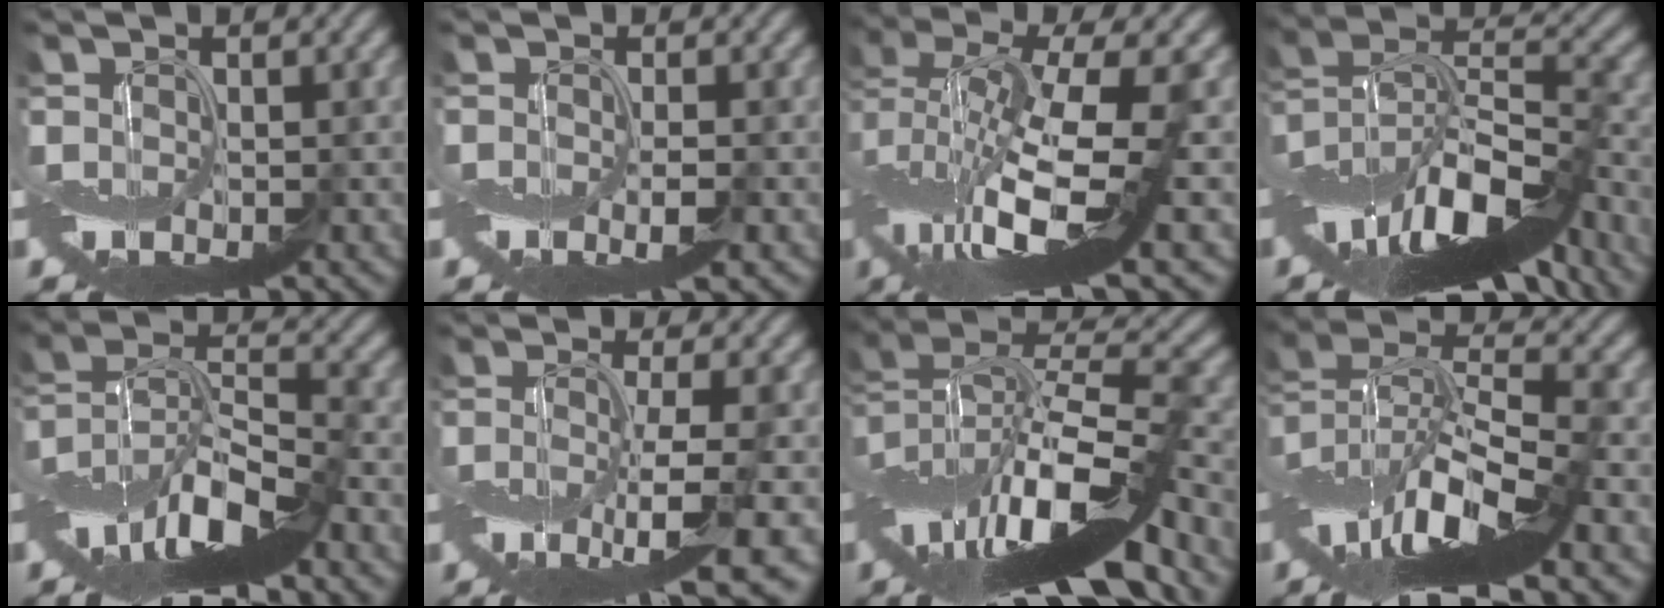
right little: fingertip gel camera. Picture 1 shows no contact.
{"total": 1.4, "force": [-0.6, -0.3, 1.3], "torque": [-0.025, -0.002, -0.013]}
{"total": 12.2, "force": [-0.8, 3.7, 11.6], "torque": [-0.231, -0.006, -0.009]}
{"total": 14.0, "force": [-8.2, 5.2, 10.1], "torque": [-0.183, 0.017, -0.139]}
{"total": 10.4, "force": [-6.1, 3.0, 7.9], "torque": [-0.139, 0.010, -0.122]}
{"total": 6.7, "force": [-2.7, 0.7, 6.0], "torque": [-0.106, -0.012, -0.054]}
{"total": 13.9, "force": [-5.5, 4.7, 11.9], "torque": [-0.201, 0.025, -0.096]}
{"total": 12.1, "force": [-5.3, 3.4, 10.4], "torque": [-0.189, 0.011, -0.096]}